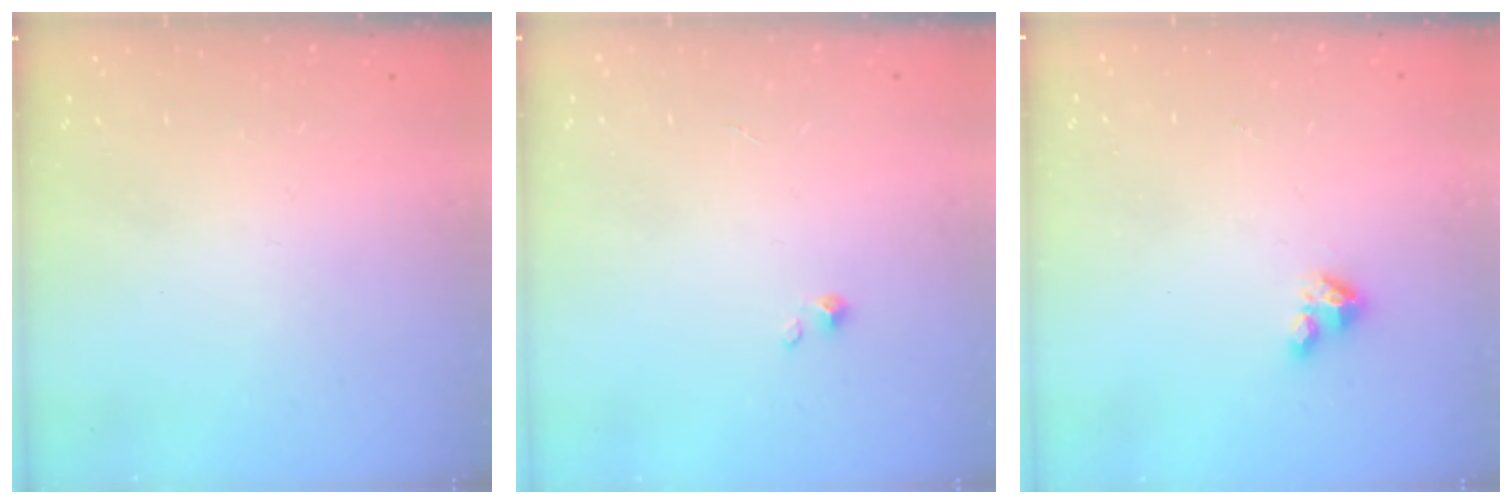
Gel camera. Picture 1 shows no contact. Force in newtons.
{"total": 0.7, "press": 0.7, "slide": 0.1}
{"total": 2.8, "press": 2.8, "slide": 0.2}